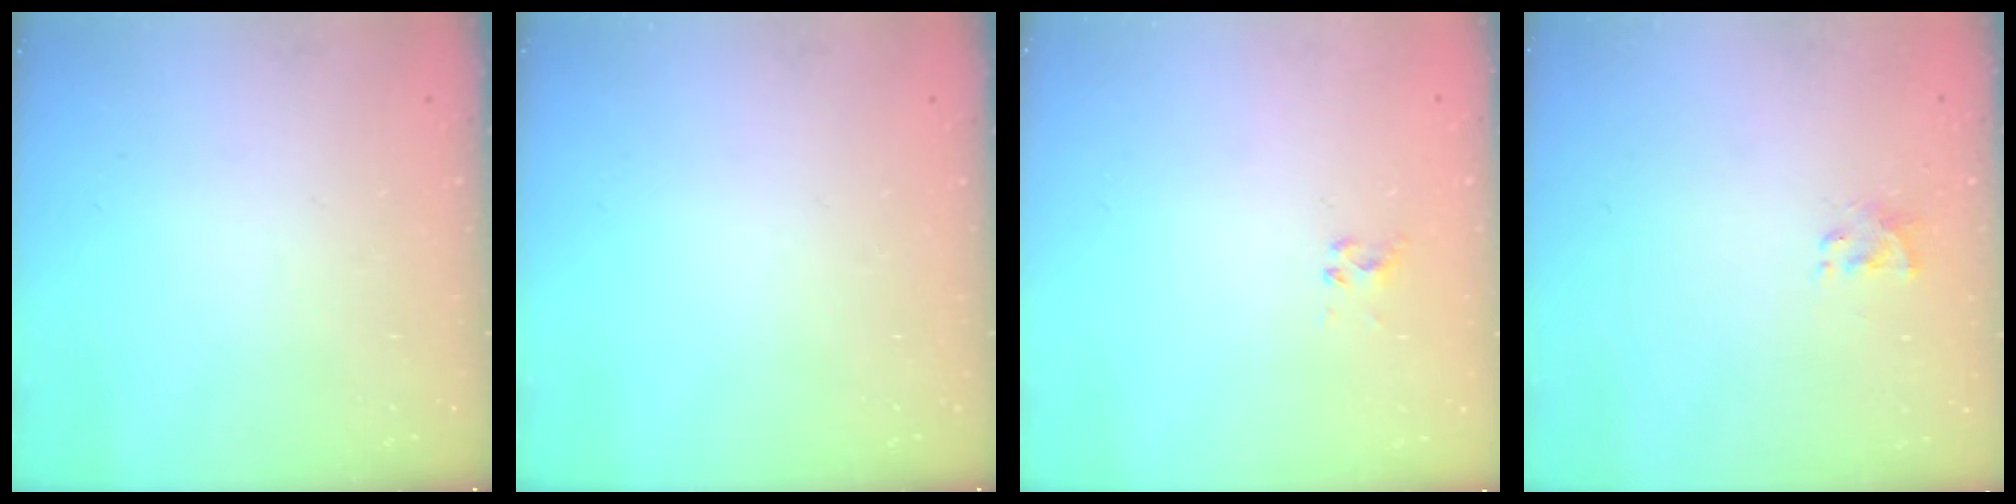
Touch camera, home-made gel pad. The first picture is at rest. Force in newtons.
{"total": 0.0}
{"total": 2.3, "press": 2.1, "slide": 1.0}
{"total": 1.3, "press": 1.3, "slide": 0.3}